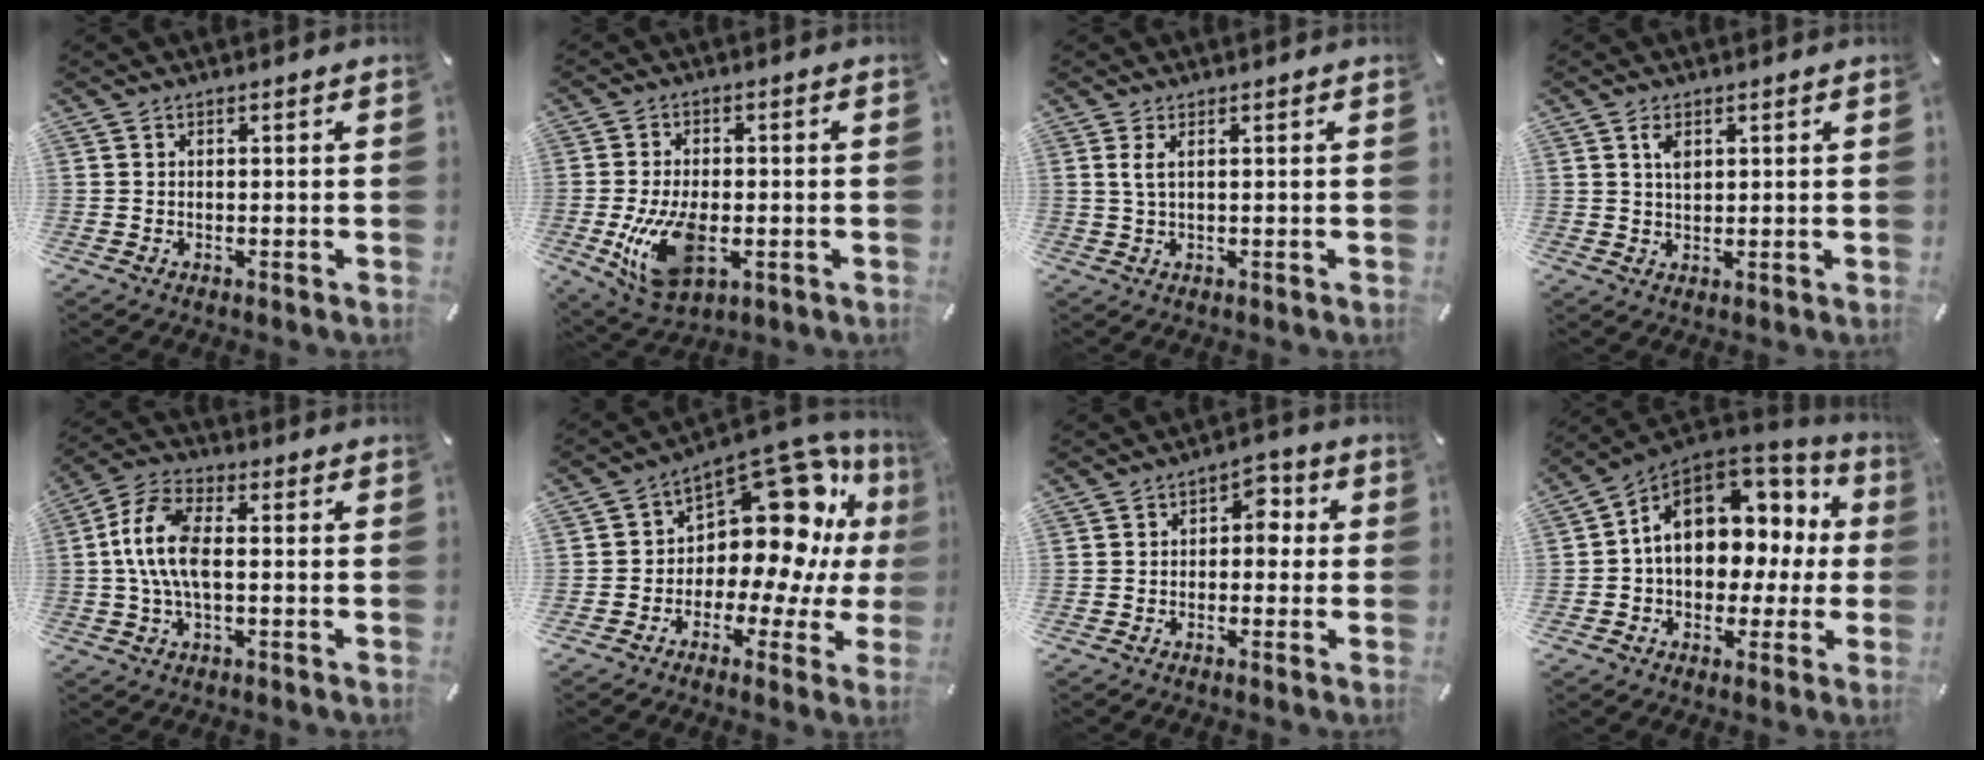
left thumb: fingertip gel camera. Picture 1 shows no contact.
{"total": 13.3, "force": [-2.7, 8.0, 10.3], "torque": [-0.211, -0.011, -0.047]}
{"total": 2.5, "force": [0.8, 0.5, 2.3], "torque": [-0.049, 0.000, 0.013]}
{"total": 2.9, "force": [1.3, 1.6, 2.1], "torque": [-0.029, -0.004, 0.020]}
{"total": 10.9, "force": [0.2, 5.2, 9.6], "torque": [-0.205, -0.004, 0.002]}
{"total": 18.0, "force": [6.8, 10.6, 12.9], "torque": [-0.182, -0.073, 0.110]}
{"total": 4.6, "force": [-0.8, 3.3, 3.0], "torque": [-0.034, 0.009, -0.025]}
{"total": 14.1, "force": [3.1, 10.5, 8.8], "torque": [-0.130, -0.009, 0.061]}